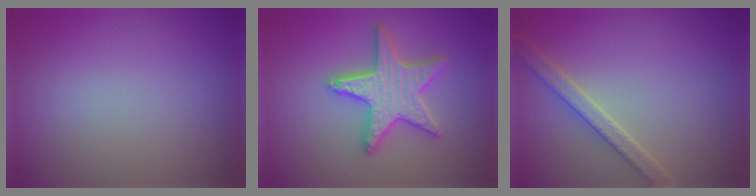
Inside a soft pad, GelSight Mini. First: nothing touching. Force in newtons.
{"total": 5.2, "press": 5.1, "slide": 0.8}
{"total": 2.8, "press": 2.8, "slide": 0.6}